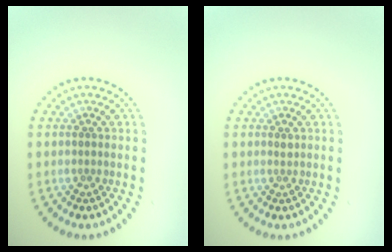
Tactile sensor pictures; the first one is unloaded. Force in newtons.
{"total": 0.5, "press": 0.3, "slide": 0.4}